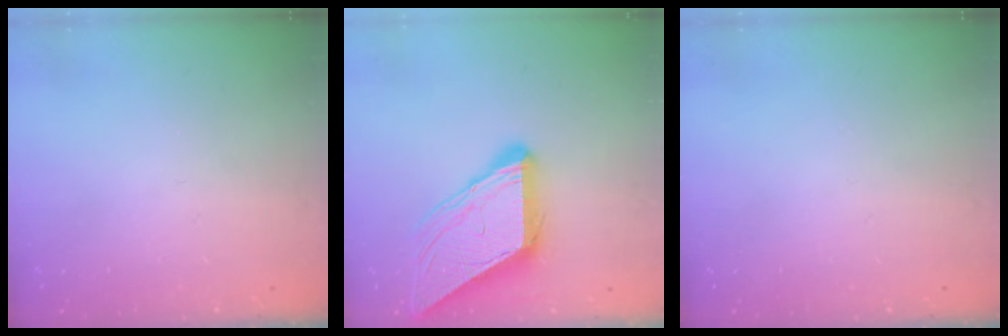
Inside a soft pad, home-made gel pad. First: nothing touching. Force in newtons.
{"total": 11.8, "press": 11.7, "slide": 1.2}
{"total": 0.0}